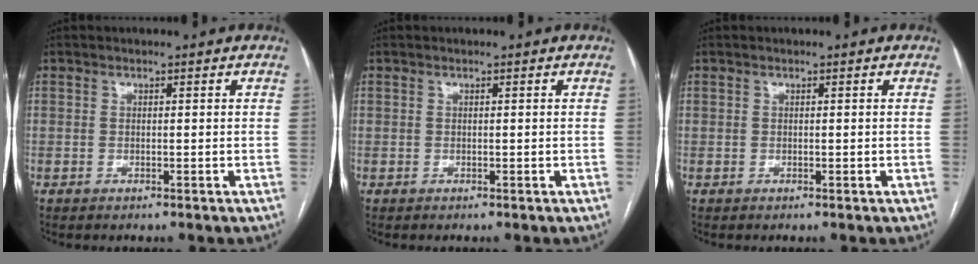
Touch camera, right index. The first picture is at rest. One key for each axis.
{"total": 0.0}
{"total": 0.0}